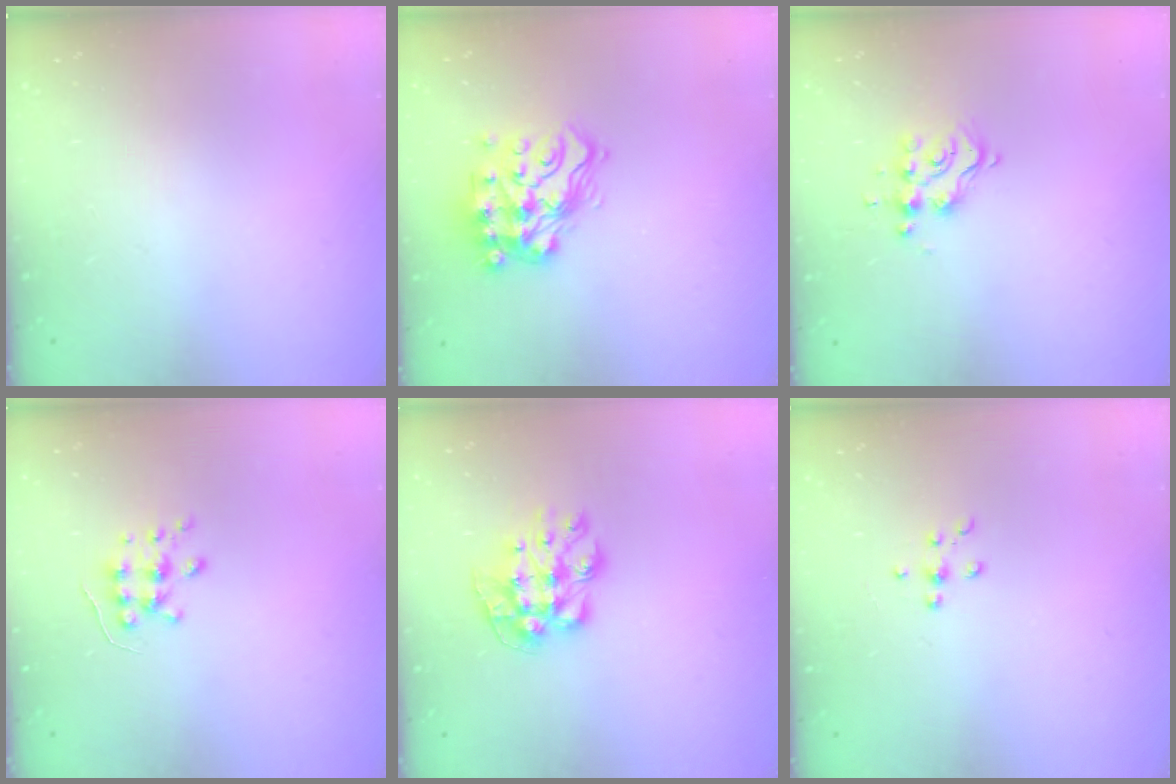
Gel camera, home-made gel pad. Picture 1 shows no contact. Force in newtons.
{"total": 15.6, "press": 15.5, "slide": 1.6}
{"total": 8.4, "press": 8.4, "slide": 0.7}
{"total": 6.2, "press": 6.1, "slide": 0.4}
{"total": 9.4, "press": 9.4, "slide": 0.5}
{"total": 5.8, "press": 5.7, "slide": 1.1}